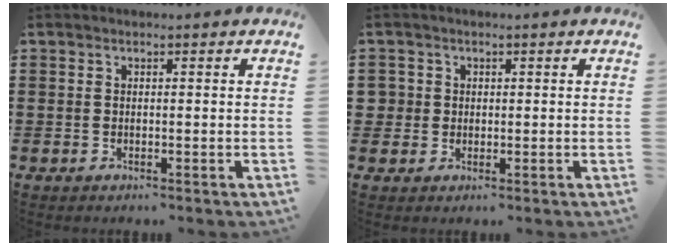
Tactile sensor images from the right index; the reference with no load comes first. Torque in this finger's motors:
{"motor_torque": [-0.17, 0.06, -0.02, -0.01]}